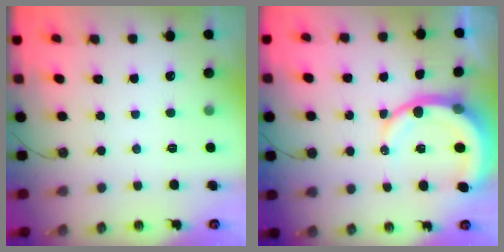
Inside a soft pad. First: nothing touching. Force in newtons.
{"total": 10.1, "press": 10.0, "slide": 1.3}